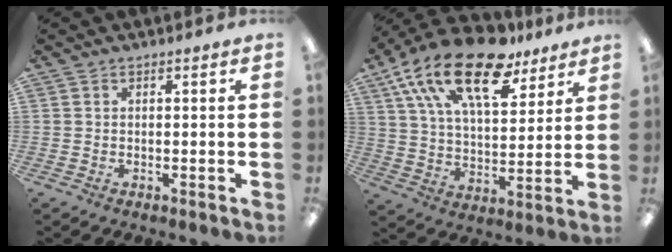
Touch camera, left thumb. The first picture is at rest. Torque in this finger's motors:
{"motor_torque": [0.28, 0.83, 1.74, -1.04, 0.62]}